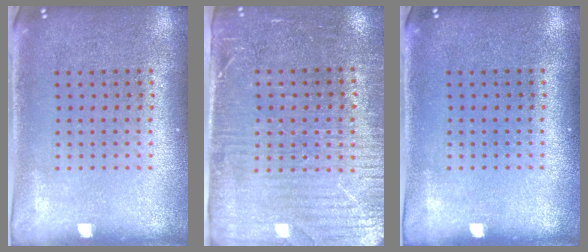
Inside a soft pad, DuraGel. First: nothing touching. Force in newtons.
{"total": 3.5, "press": 3.1, "slide": 1.5}
{"total": 0.0}